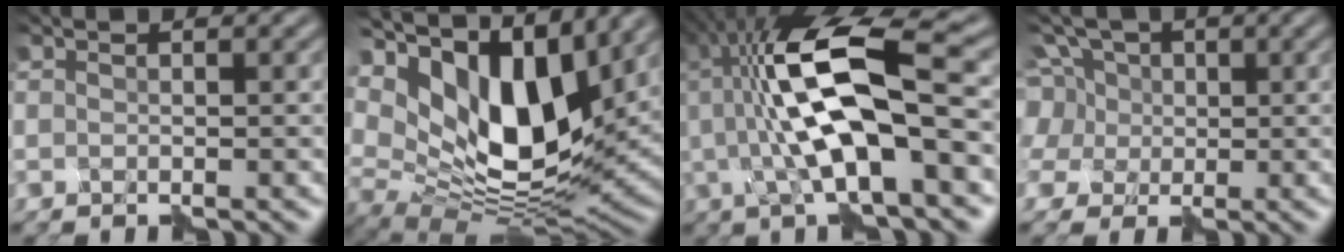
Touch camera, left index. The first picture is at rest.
{"total": 14.1, "force": [6.5, 7.2, 10.3], "torque": [-0.186, 0.017, 0.122]}
{"total": 11.5, "force": [1.0, 3.3, 10.9], "torque": [-0.198, 0.021, 0.019]}
{"total": 7.9, "force": [2.4, 6.9, 3.0], "torque": [-0.062, 0.042, 0.019]}